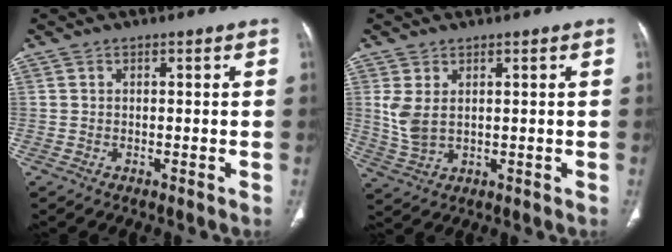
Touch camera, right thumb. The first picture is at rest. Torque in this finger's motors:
{"motor_torque": [-1.23, 1.52, 0.62, 0.87, 0.24]}